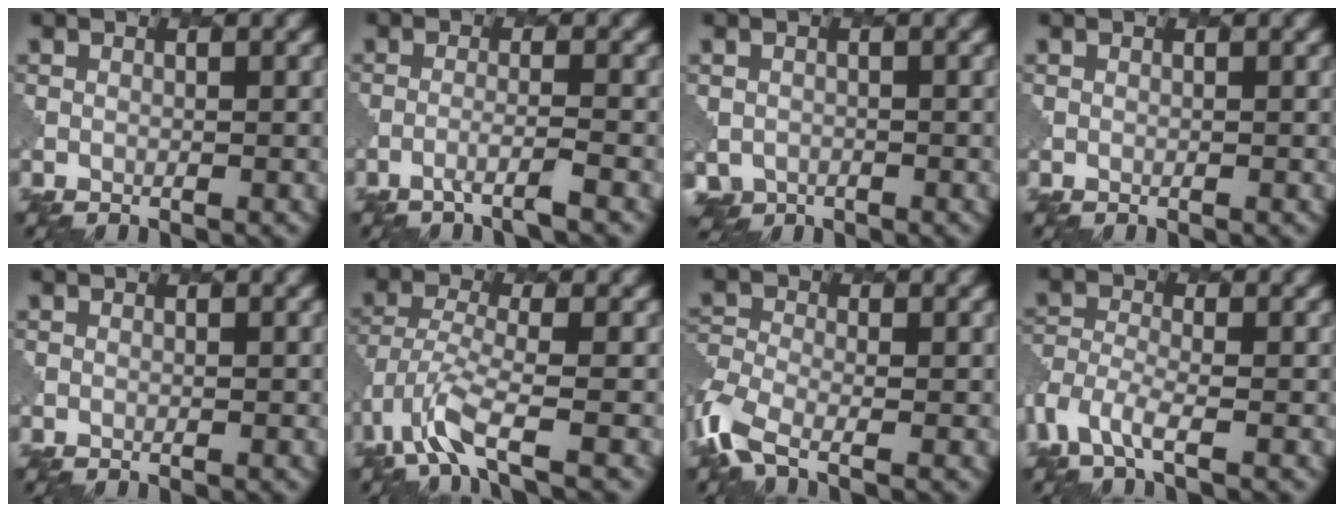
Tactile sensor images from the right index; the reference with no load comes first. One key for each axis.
{"total": 2.0, "fx": -1.4, "fy": 0.0, "fz": 1.4, "tx": -0.016, "ty": 0.005, "tz": -0.039}
{"total": 1.6, "fx": -0.8, "fy": 1.4, "fz": -0.1, "tx": 0.006, "ty": -0.012, "tz": -0.013}
{"total": 0.0}
{"total": 0.0}
{"total": 4.9, "fx": -3.1, "fy": 1.3, "fz": 3.6, "tx": -0.085, "ty": -0.011, "tz": -0.069}
{"total": 4.7, "fx": -3.0, "fy": 1.9, "fz": 3.0, "tx": -0.077, "ty": -0.012, "tz": -0.075}
{"total": 3.3, "fx": -2.2, "fy": 1.3, "fz": 2.1, "tx": -0.055, "ty": -0.013, "tz": -0.053}